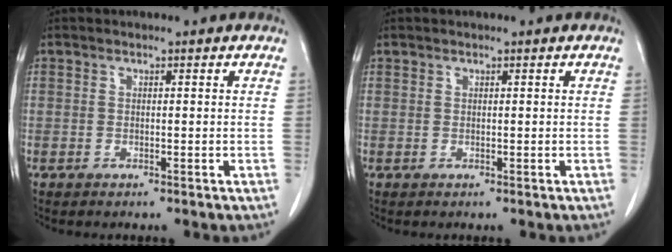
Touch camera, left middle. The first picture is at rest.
{"total": 0.0}